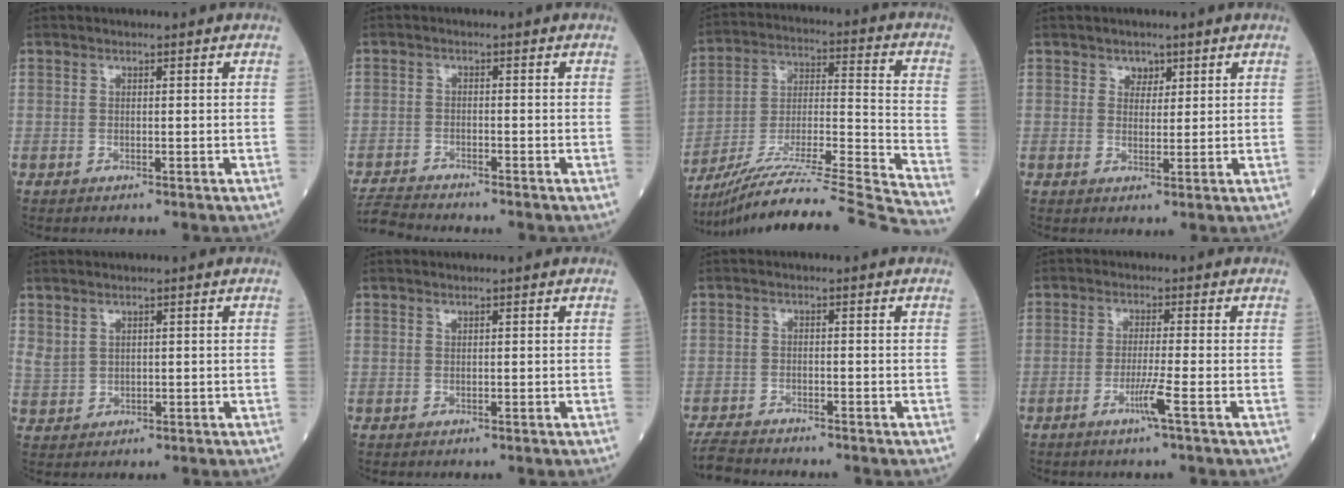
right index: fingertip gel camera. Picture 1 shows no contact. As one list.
[{"total": 5.0, "force": [-5.0, -0.5, 0.7], "torque": [-0.013, -0.019, -0.089]}, {"total": 29.4, "force": [-26.8, -2.3, 11.9], "torque": [-0.147, -0.036, -0.413]}, {"total": 2.1, "force": [1.3, 1.5, 0.7], "torque": [-0.005, 0.000, 0.019]}, {"total": 2.3, "force": [1.7, 1.3, 0.9], "torque": [-0.019, -0.001, 0.042]}, {"total": 0.0}, {"total": 4.7, "force": [-4.5, 0.4, 1.1], "torque": [-0.020, -0.017, -0.079]}, {"total": 3.4, "force": [-1.6, -0.9, 2.9], "torque": [-0.060, -0.008, -0.035]}]